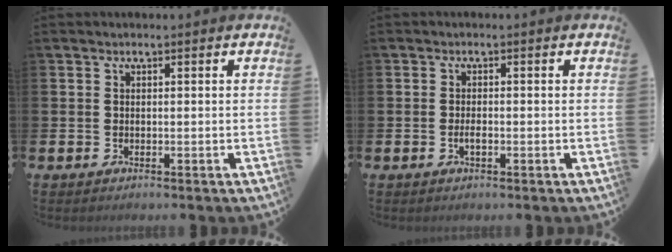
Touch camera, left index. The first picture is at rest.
{"total": 1.2, "force": [-0.4, 0.5, 1.1], "torque": [-0.025, 0.001, -0.006]}